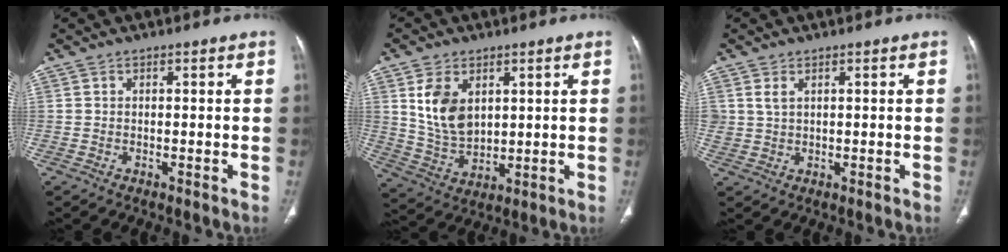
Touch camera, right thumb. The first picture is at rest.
{"total": 10.1, "force": [3.3, 6.6, 6.9], "torque": [-0.110, -0.018, 0.078]}
{"total": 2.0, "force": [1.0, 1.2, 1.1], "torque": [-0.022, -0.004, 0.029]}